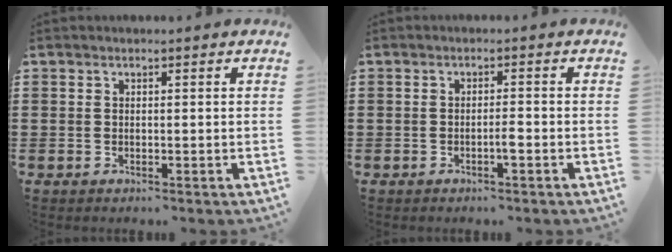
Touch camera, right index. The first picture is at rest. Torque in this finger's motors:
{"motor_torque": [1.13, 0.13, 0.38, 0.08]}